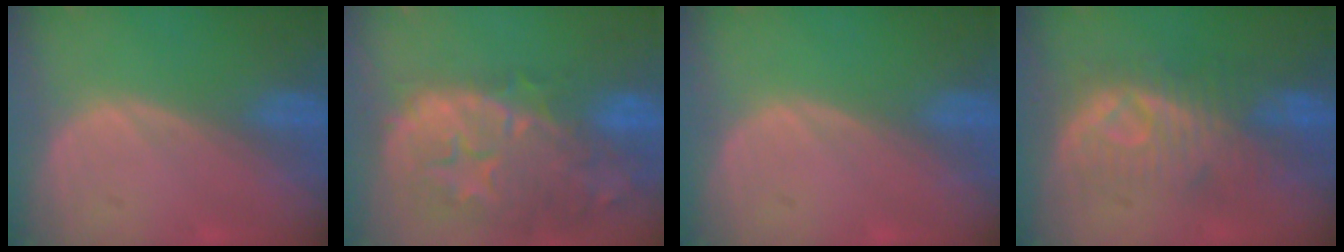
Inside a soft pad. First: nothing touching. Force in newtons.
{"total": 15.0, "press": 11.9, "slide": 9.0}
{"total": 0.0}
{"total": 8.2, "press": 8.2, "slide": 0.2}